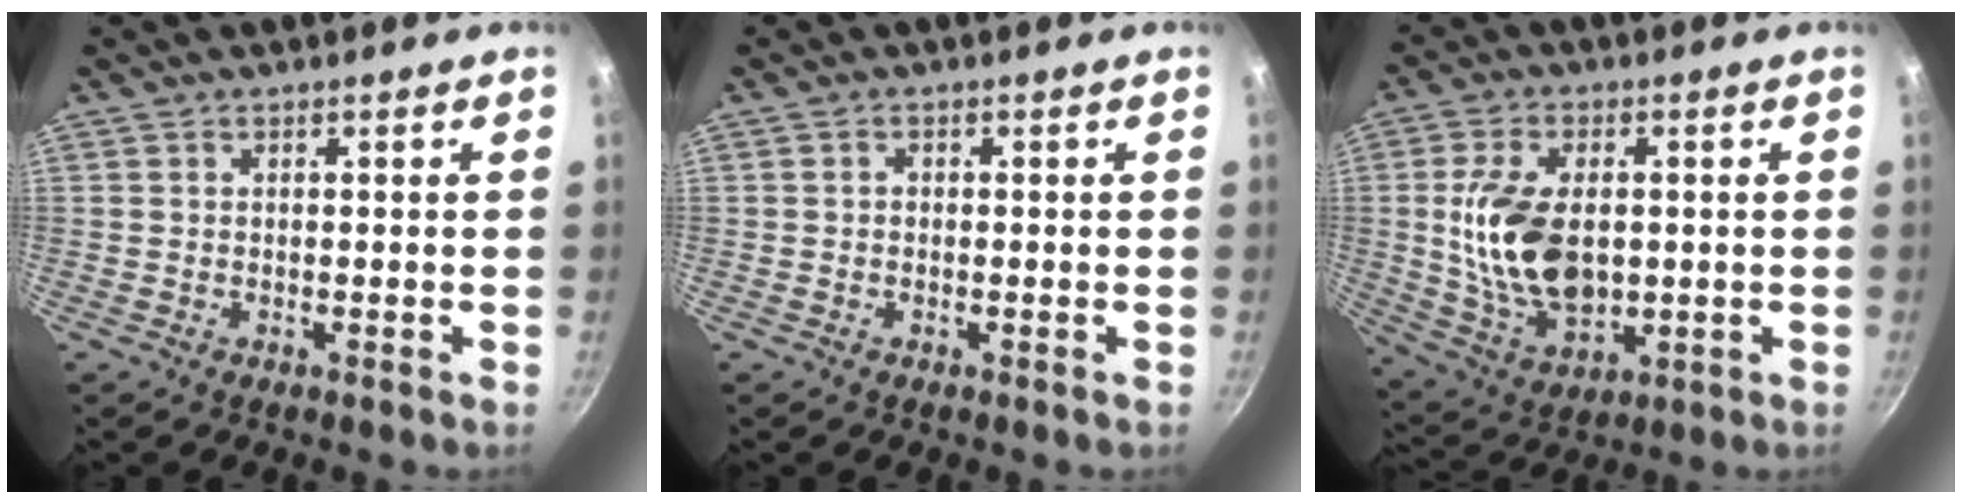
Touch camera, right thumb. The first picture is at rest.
{"total": 0.8, "force": [-0.1, 0.7, 0.4], "torque": [-0.009, 0.005, -0.005]}
{"total": 15.5, "force": [0.5, 9.5, 12.2], "torque": [-0.211, -0.007, 0.020]}